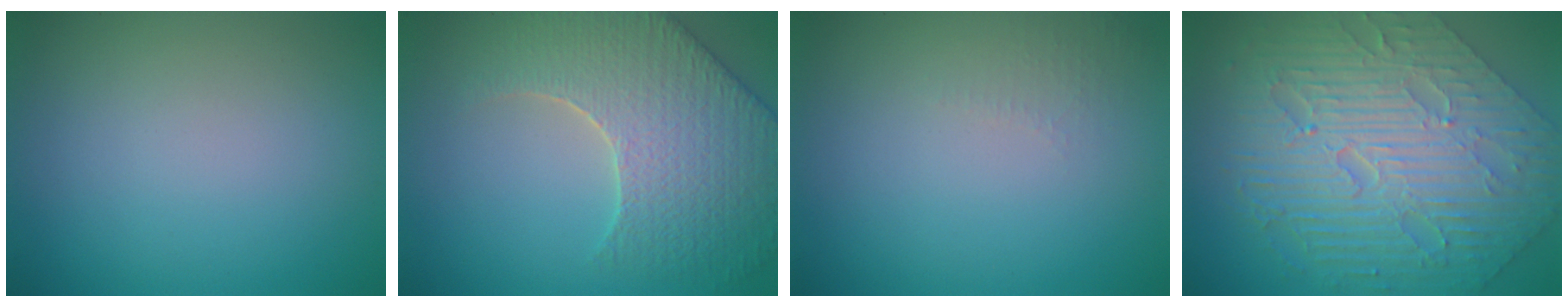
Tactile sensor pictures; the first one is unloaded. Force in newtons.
{"total": 6.6, "press": 5.7, "slide": 3.4}
{"total": 1.0, "press": 0.9, "slide": 0.3}
{"total": 10.7, "press": 7.2, "slide": 8.0}